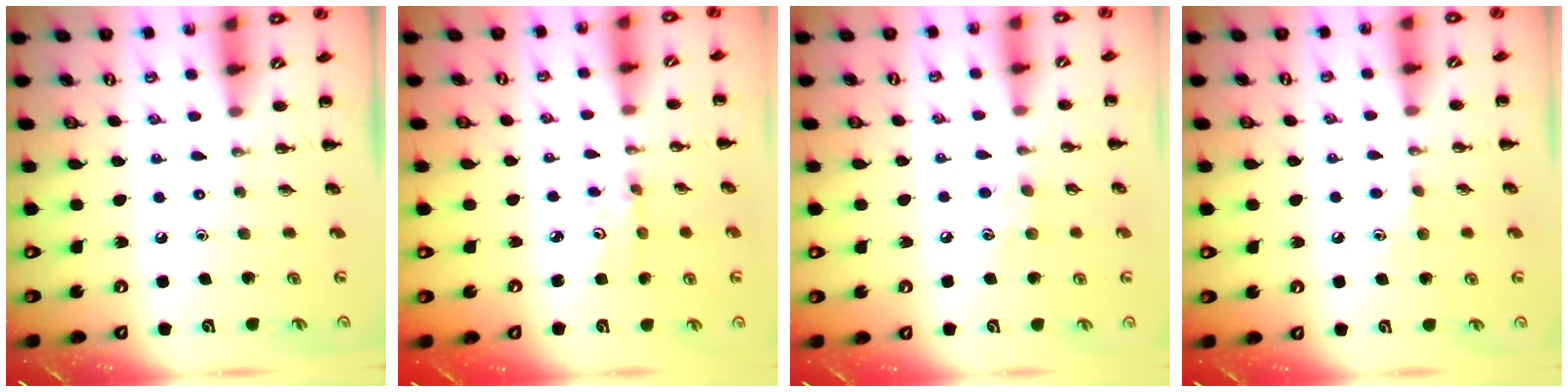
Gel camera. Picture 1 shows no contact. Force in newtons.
{"total": 2.8, "press": 2.8, "slide": 0.4}
{"total": 6.7, "press": 6.5, "slide": 1.7}
{"total": 4.3, "press": 4.0, "slide": 1.5}